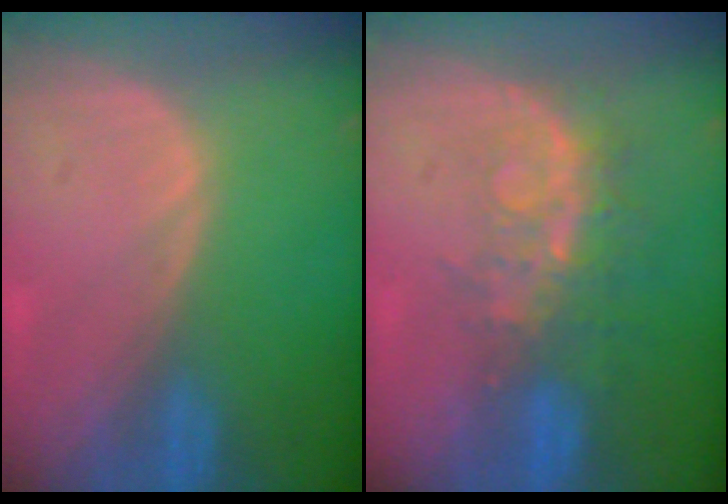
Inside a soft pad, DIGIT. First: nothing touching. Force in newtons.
{"total": 8.5, "press": 7.0, "slide": 4.7}